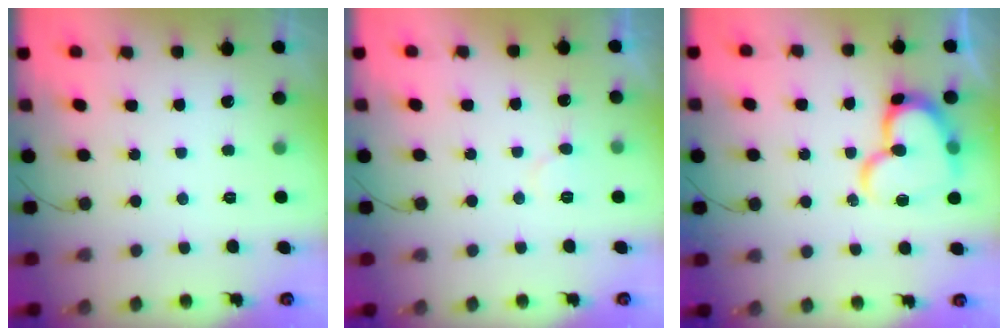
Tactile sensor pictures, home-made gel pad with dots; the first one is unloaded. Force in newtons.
{"total": 4.9, "press": 4.9, "slide": 0.5}
{"total": 16.6, "press": 16.6, "slide": 1.5}